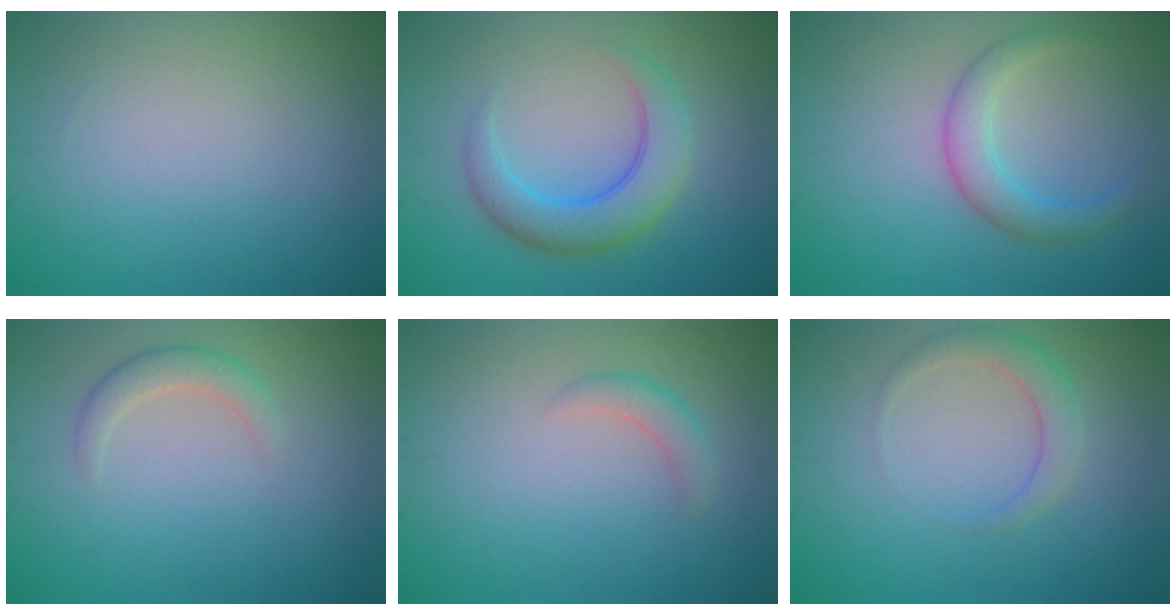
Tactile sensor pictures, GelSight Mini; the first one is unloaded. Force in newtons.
{"total": 4.7, "press": 4.7, "slide": 0.0}
{"total": 3.0, "press": 3.0, "slide": 0.1}
{"total": 1.9, "press": 1.9, "slide": 0.2}
{"total": 1.5, "press": 1.5, "slide": 0.1}
{"total": 2.3, "press": 2.3, "slide": 0.1}